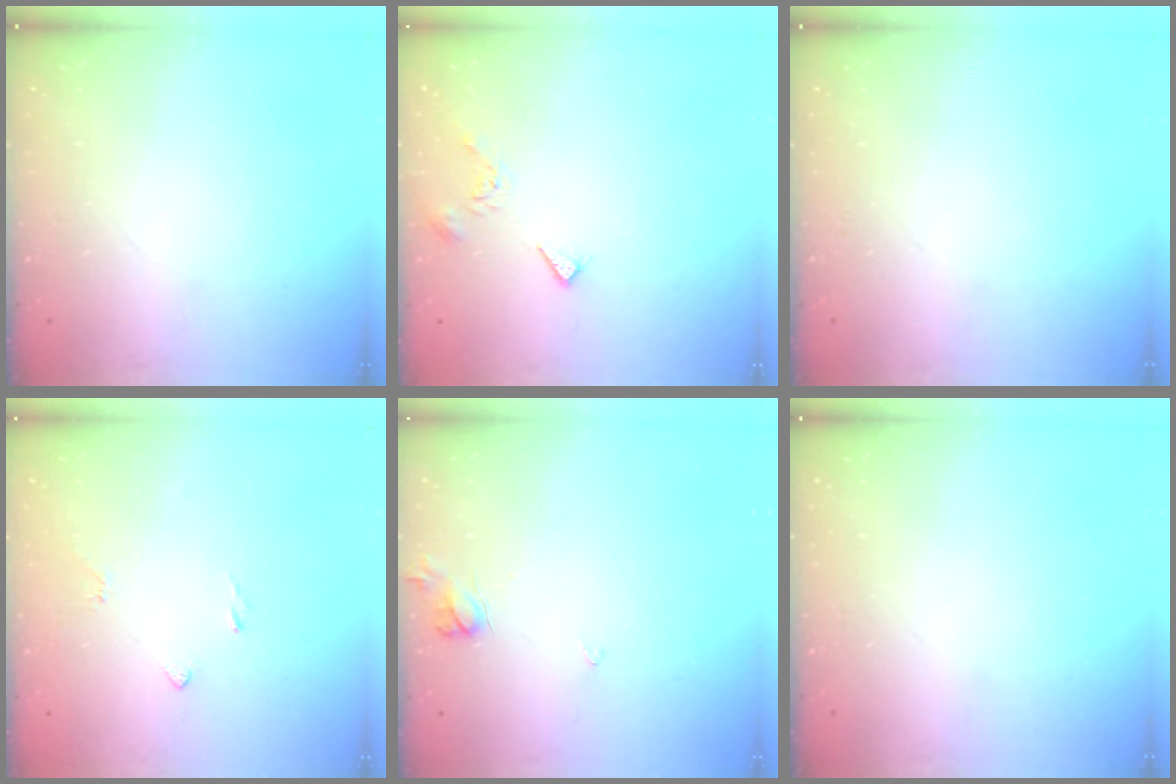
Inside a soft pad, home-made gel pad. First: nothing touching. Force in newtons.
{"total": 3.0, "press": 2.9, "slide": 0.4}
{"total": 0.0}
{"total": 2.3, "press": 2.2, "slide": 0.6}
{"total": 4.5, "press": 4.5, "slide": 0.4}
{"total": 0.0}